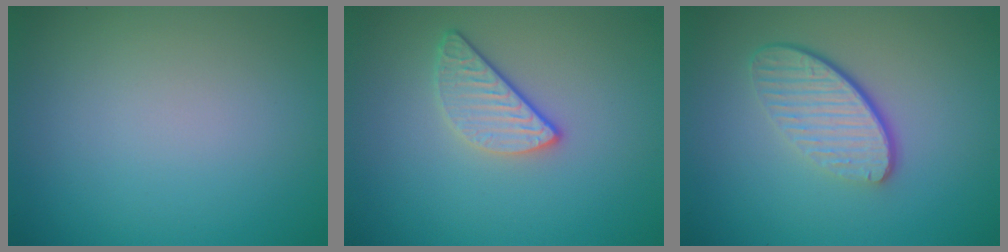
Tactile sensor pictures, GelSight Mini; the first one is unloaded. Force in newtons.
{"total": 2.7, "press": 2.3, "slide": 1.3}
{"total": 4.6, "press": 3.1, "slide": 3.3}